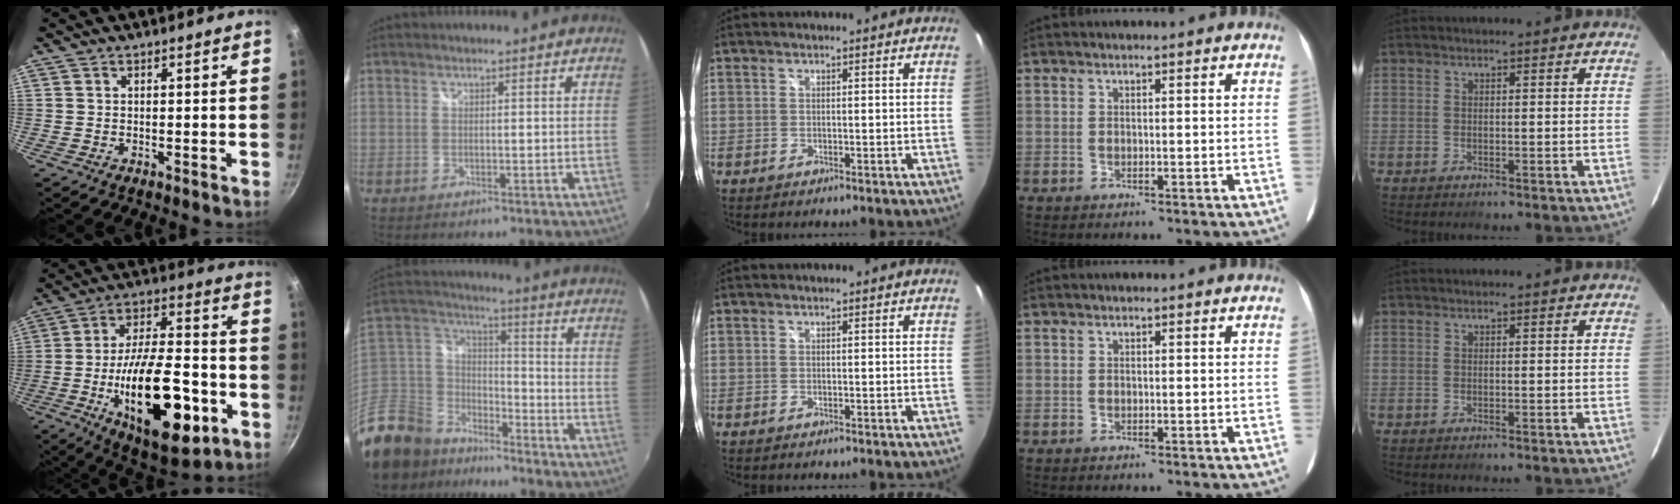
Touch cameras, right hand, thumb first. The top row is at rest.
{"thumb": {"total": 25.6, "force": [-7.7, 11.1, 21.8], "torque": [-0.327, 0.027, -0.110]}, "index": {"total": 23.1, "force": [-13.6, 16.2, 9.3], "torque": [-0.276, 0.035, -0.229]}}